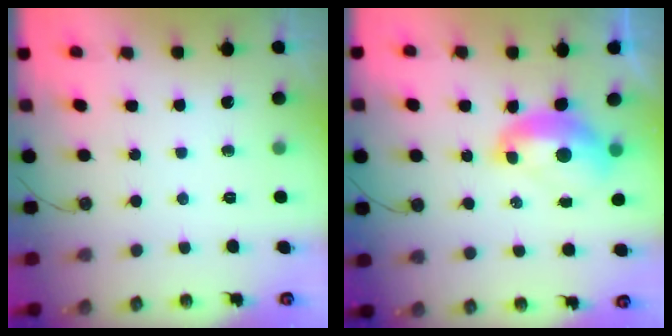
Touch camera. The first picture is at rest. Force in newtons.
{"total": 2.7, "press": 2.6, "slide": 0.8}